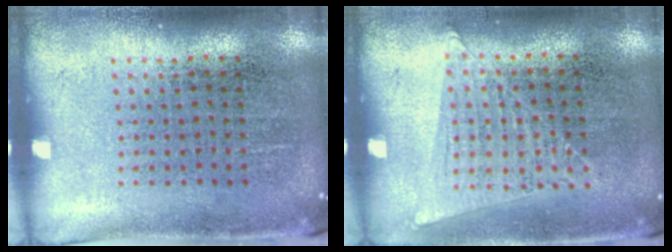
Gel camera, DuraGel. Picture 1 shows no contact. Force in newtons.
{"total": 1.0, "press": 0.9, "slide": 0.4}